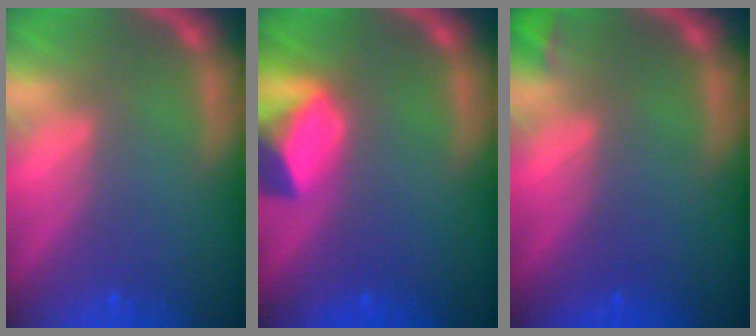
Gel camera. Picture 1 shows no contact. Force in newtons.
{"total": 4.9}
{"total": 0.9}